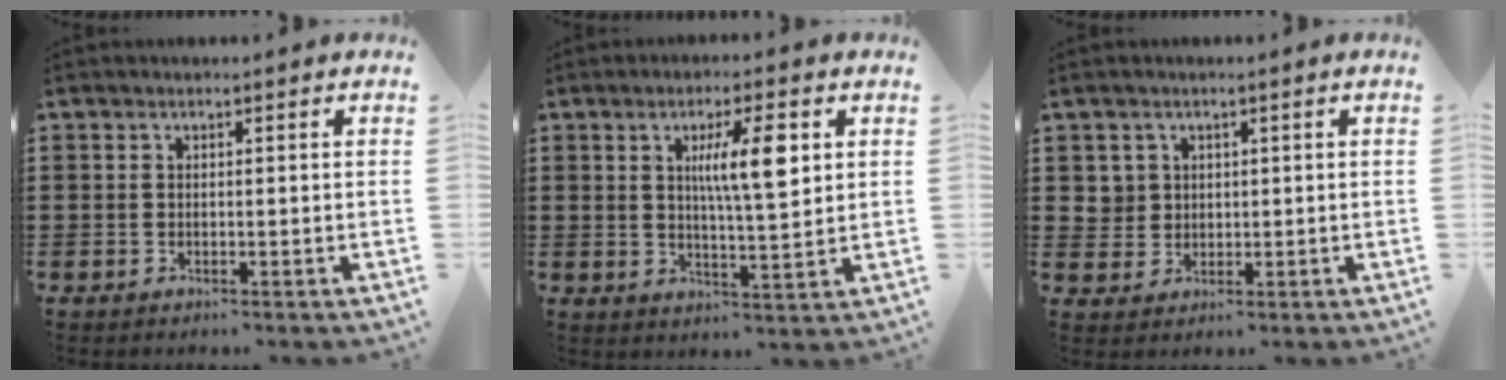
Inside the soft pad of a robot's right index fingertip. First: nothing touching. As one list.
[{"total": 7.9, "force": [2.5, 1.5, 7.3], "torque": [-0.137, 0.003, 0.036]}, {"total": 3.0, "force": [1.0, 2.8, 0.4], "torque": [-0.023, 0.010, 0.019]}]